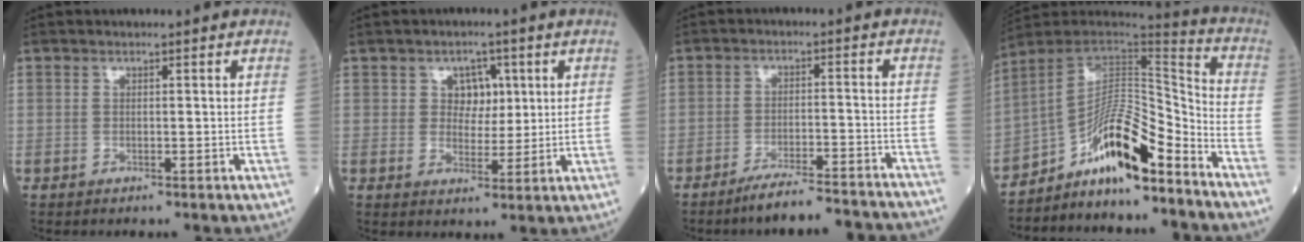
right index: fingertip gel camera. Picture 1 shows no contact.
{"total": 4.1, "force": [1.3, 3.3, 2.1], "torque": [-0.018, 0.006, 0.020]}
{"total": 12.8, "force": [-11.8, 0.3, 5.0], "torque": [-0.056, -0.003, -0.166]}
{"total": 13.7, "force": [-9.6, 2.4, 9.5], "torque": [-0.153, 0.031, -0.162]}